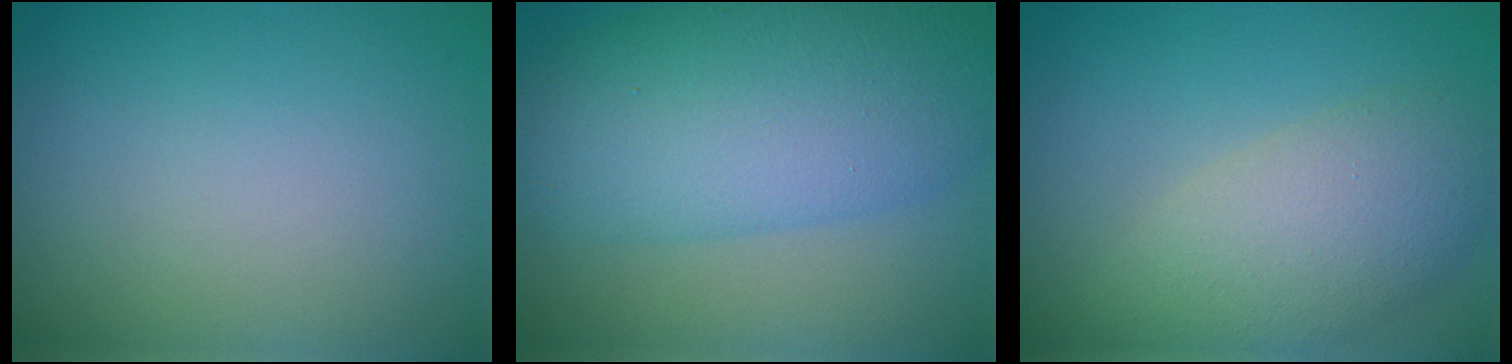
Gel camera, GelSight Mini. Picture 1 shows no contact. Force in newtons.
{"total": 10.0, "press": 10.0, "slide": 0.3}
{"total": 6.3, "press": 6.3, "slide": 0.5}